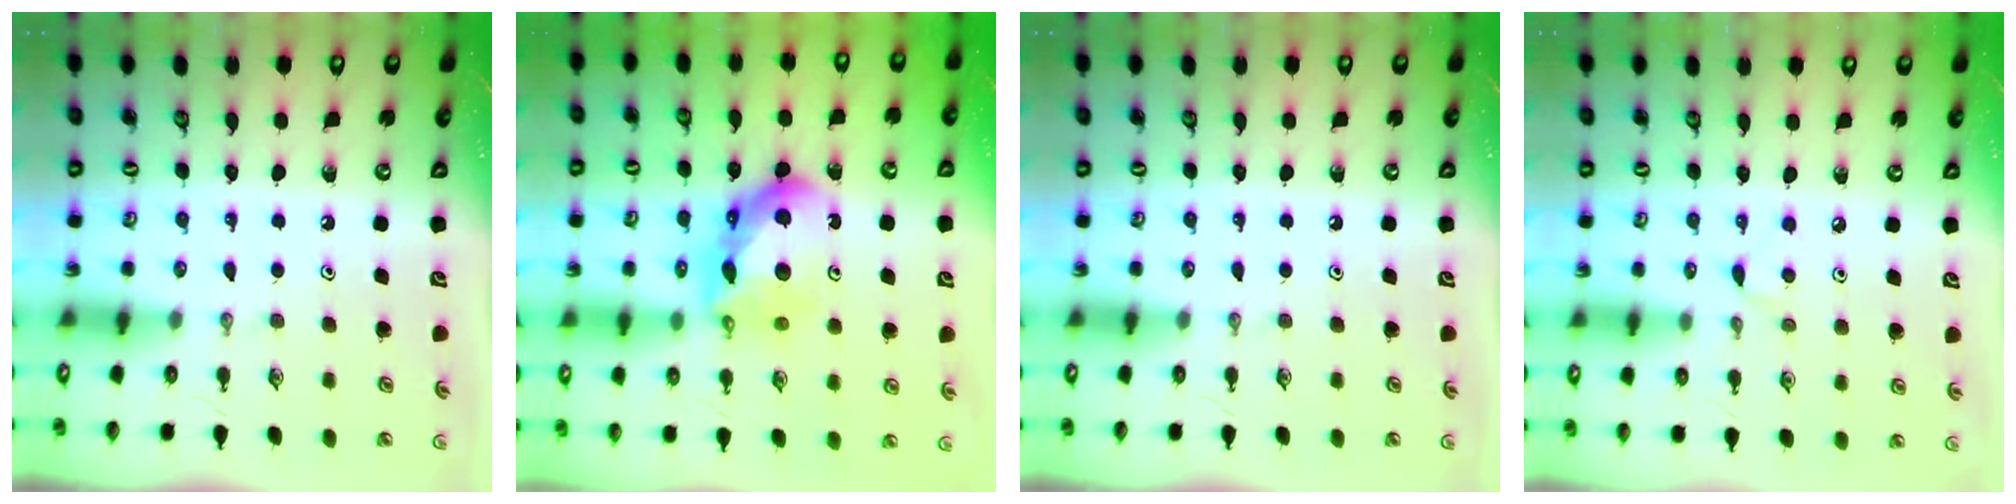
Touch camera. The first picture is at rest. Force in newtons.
{"total": 15.7, "press": 15.7, "slide": 0.6}
{"total": 0.0}
{"total": 4.5, "press": 4.5, "slide": 0.5}